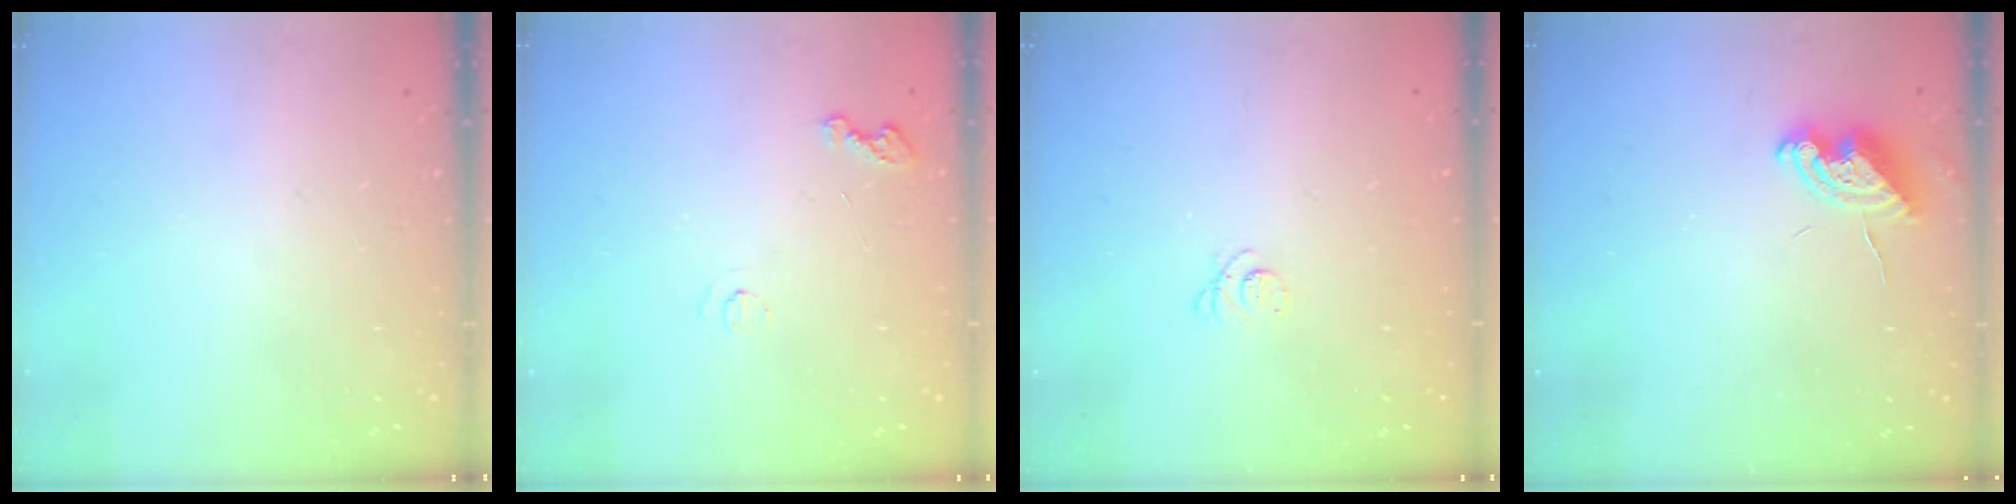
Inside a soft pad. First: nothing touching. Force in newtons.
{"total": 4.0, "press": 4.0, "slide": 0.5}
{"total": 2.3, "press": 2.3, "slide": 0.3}
{"total": 7.1, "press": 7.0, "slide": 0.8}